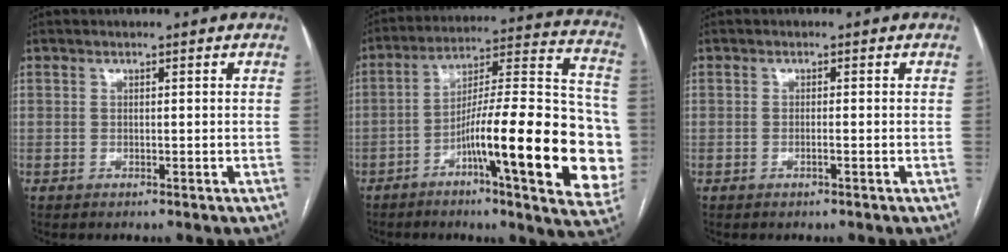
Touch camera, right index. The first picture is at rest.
{"total": 24.1, "force": [-6.6, 3.2, 23.0], "torque": [-0.273, 0.015, -0.095]}
{"total": 0.8, "force": [-0.4, 0.0, 0.7], "torque": [-0.013, 0.001, -0.005]}